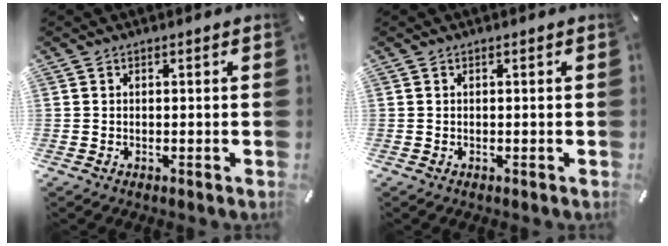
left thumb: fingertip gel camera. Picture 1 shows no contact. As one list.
[{"total": 0.0}]